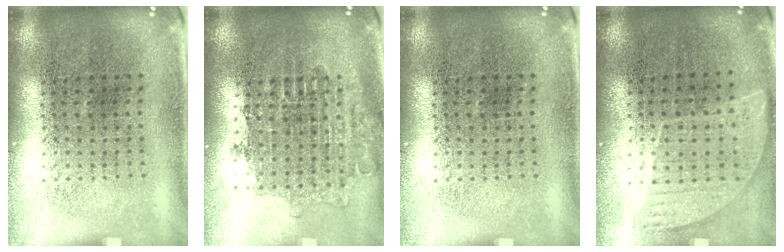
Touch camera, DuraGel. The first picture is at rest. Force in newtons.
{"total": 1.7, "press": 1.4, "slide": 1.0}
{"total": 0.0}
{"total": 0.9, "press": 0.7, "slide": 0.5}